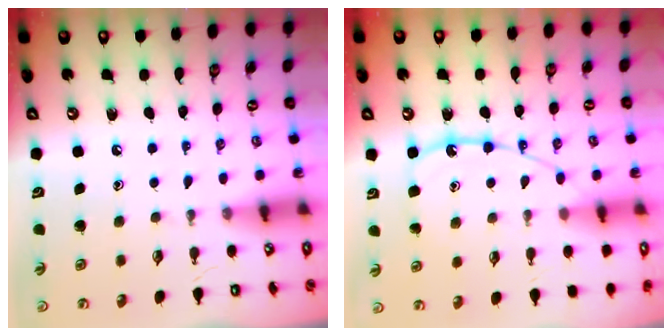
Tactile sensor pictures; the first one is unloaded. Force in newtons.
{"total": 12.8, "press": 12.7, "slide": 0.9}